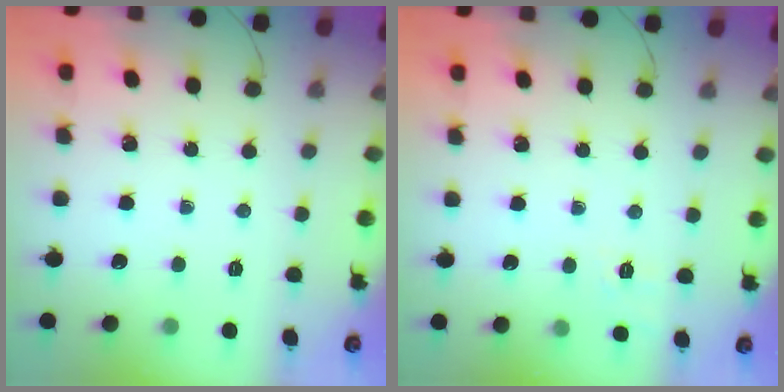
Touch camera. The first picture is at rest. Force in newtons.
{"total": 1.8, "press": 0.4, "slide": 1.7}